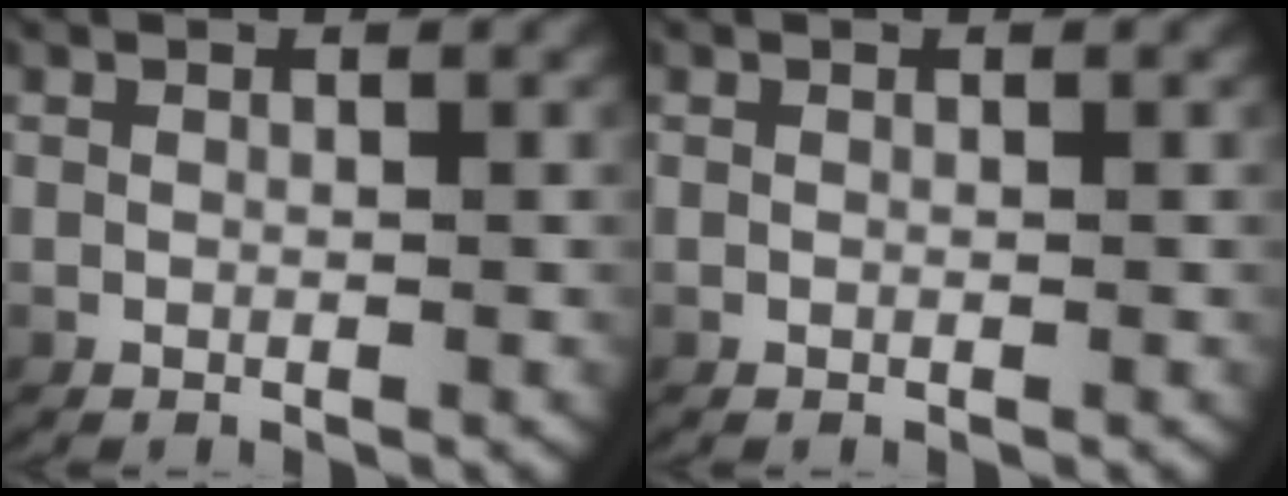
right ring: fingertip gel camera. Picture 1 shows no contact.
{"total": 0.0}